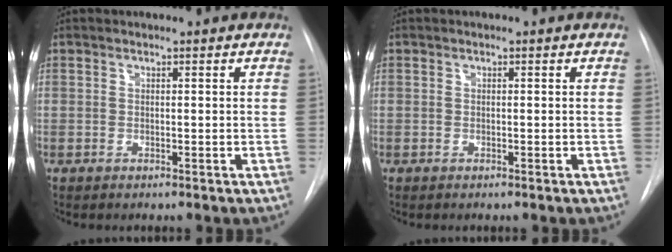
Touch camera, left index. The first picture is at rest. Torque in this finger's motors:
{"motor_torque": [0.00, 0.00, 0.00, 0.00]}